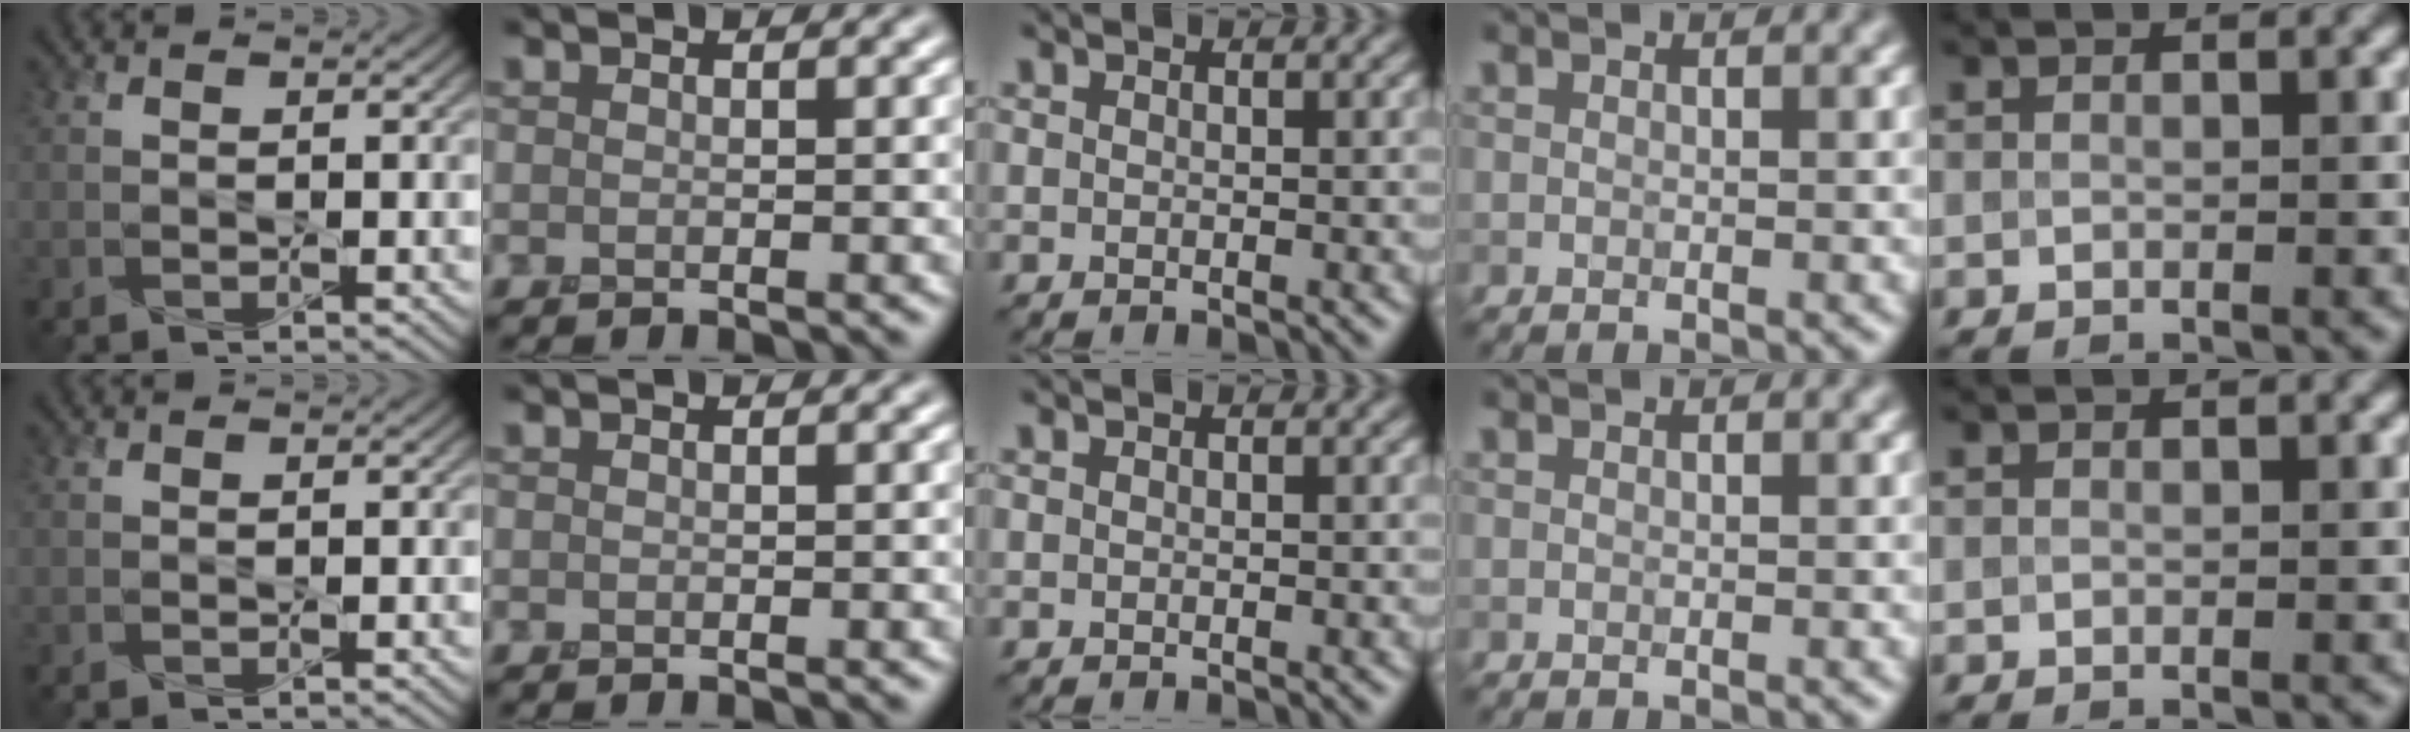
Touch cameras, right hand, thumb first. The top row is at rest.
{}